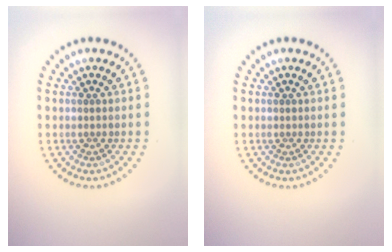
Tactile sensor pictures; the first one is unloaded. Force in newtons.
{"total": 0.0}